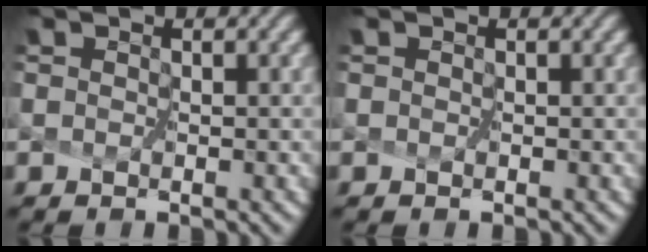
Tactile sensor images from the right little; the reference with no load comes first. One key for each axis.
{"total": 0.0}